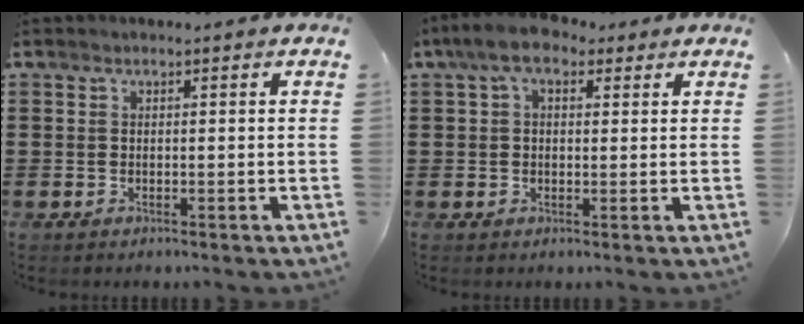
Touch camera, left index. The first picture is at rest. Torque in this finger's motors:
{"motor_torque": [1.51, -0.42, 0.66, 0.17]}